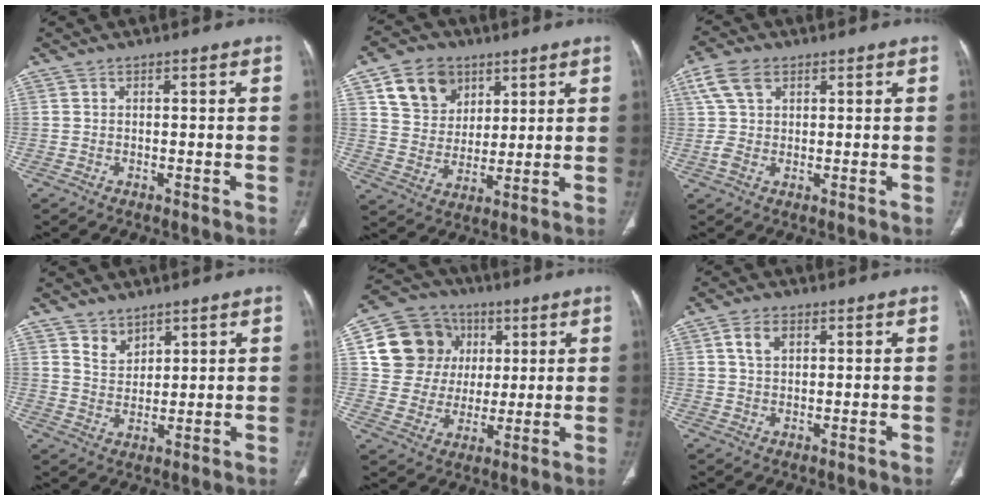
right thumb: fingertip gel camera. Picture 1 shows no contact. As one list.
[{"total": 11.9, "force": [5.8, 9.1, 4.8], "torque": [-0.058, -0.020, 0.110]}, {"total": 6.4, "force": [2.8, 4.0, 4.1], "torque": [-0.084, 0.008, 0.057]}, {"total": 4.5, "force": [3.2, 2.8, 1.3], "torque": [-0.003, -0.029, 0.067]}, {"total": 15.5, "force": [4.3, 13.8, 5.6], "torque": [-0.070, 0.014, 0.082]}, {"total": 4.2, "force": [1.7, 2.7, 2.8], "torque": [-0.047, -0.001, 0.034]}]